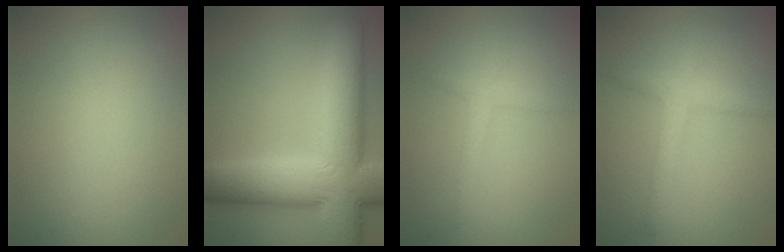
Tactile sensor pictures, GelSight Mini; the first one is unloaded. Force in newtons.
{"total": 13.3, "press": 13.3, "slide": 0.8}
{"total": 1.4, "press": 1.4, "slide": 0.1}
{"total": 2.4, "press": 2.4, "slide": 0.2}